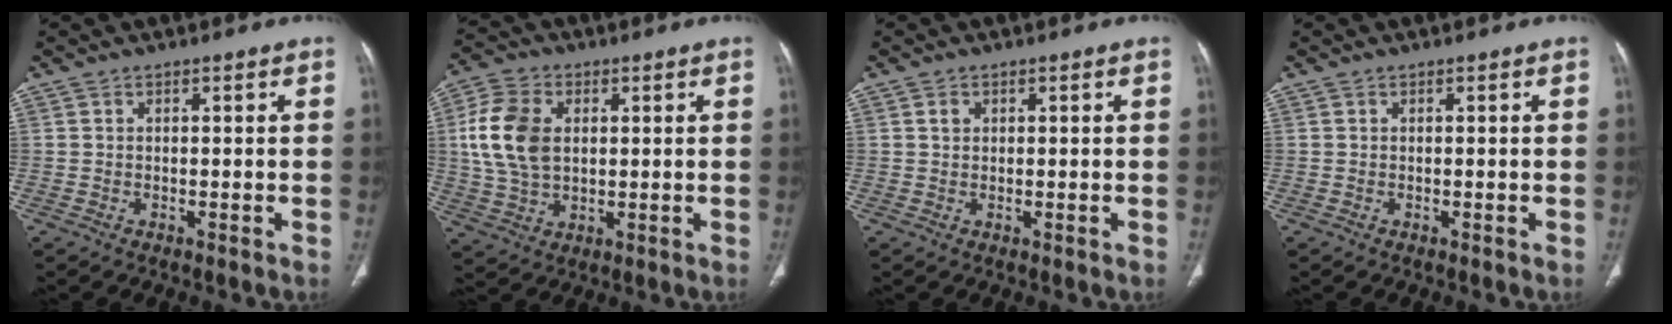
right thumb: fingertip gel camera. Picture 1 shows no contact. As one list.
[{"total": 12.2, "force": [2.0, 8.4, 8.6], "torque": [-0.164, 0.003, 0.039]}, {"total": 1.3, "force": [0.5, 1.0, 0.7], "torque": [-0.004, -0.002, 0.011]}, {"total": 0.0}]